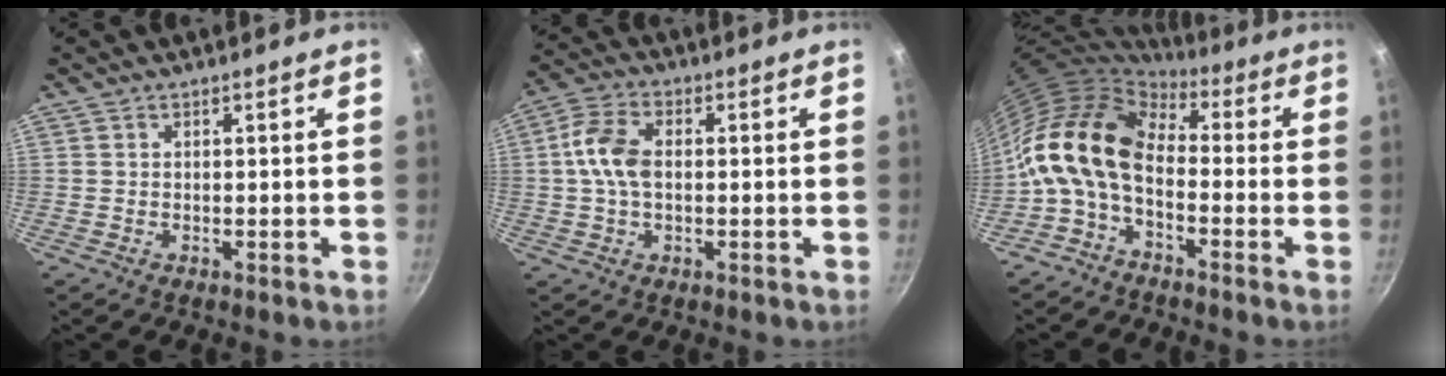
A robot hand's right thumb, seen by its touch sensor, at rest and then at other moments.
{"total": 8.3, "force": [0.4, 5.1, 6.5], "torque": [-0.127, 0.021, -0.001]}
{"total": 14.0, "force": [-1.8, 8.6, 10.9], "torque": [-0.195, 0.032, -0.056]}